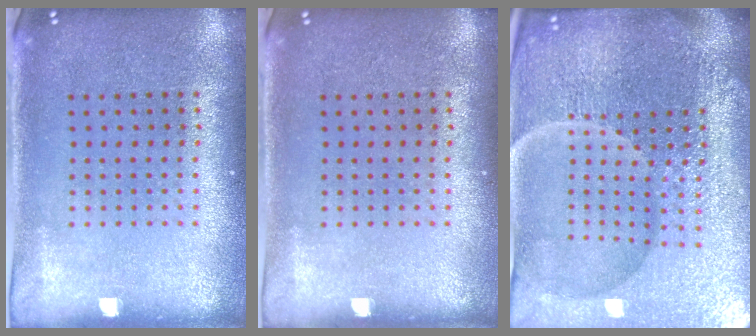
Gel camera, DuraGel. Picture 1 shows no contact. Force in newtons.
{"total": 0.0}
{"total": 7.0, "press": 6.2, "slide": 3.4}